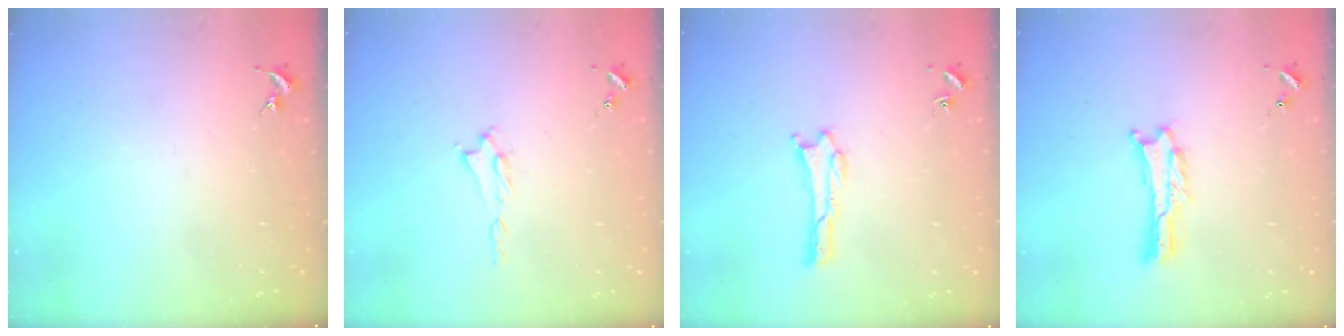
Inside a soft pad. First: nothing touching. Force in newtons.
{"total": 1.0, "press": 0.9, "slide": 0.2}
{"total": 0.5, "press": 0.5, "slide": 0.1}
{"total": 0.5, "press": 0.5, "slide": 0.1}